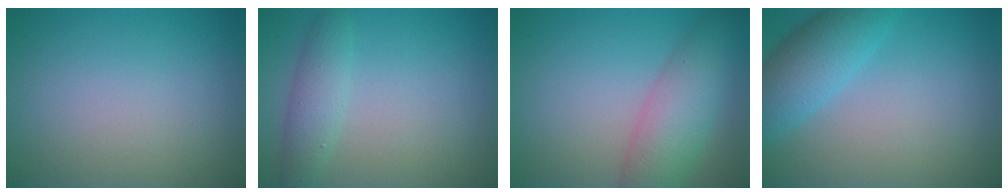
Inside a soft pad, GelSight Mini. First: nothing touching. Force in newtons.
{"total": 2.7, "press": 2.7, "slide": 0.1}
{"total": 5.5, "press": 5.5, "slide": 0.3}
{"total": 5.0, "press": 5.0, "slide": 0.2}